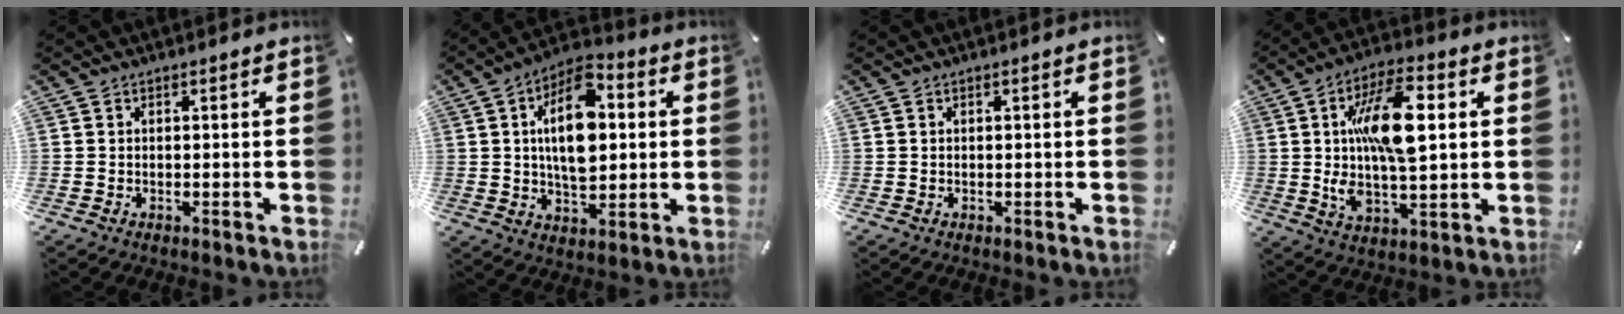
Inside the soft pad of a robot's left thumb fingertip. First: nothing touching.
{"total": 15.1, "force": [2.8, 9.1, 11.8], "torque": [-0.210, -0.001, 0.041]}
{"total": 0.0}
{"total": 17.3, "force": [3.6, 7.9, 15.0], "torque": [-0.274, -0.007, 0.055]}